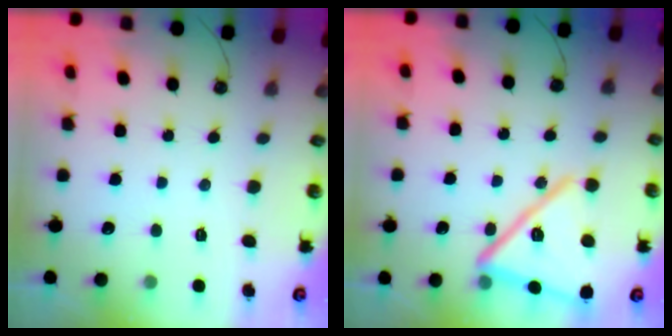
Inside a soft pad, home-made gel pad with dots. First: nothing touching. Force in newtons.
{"total": 20.0, "press": 19.9, "slide": 1.4}